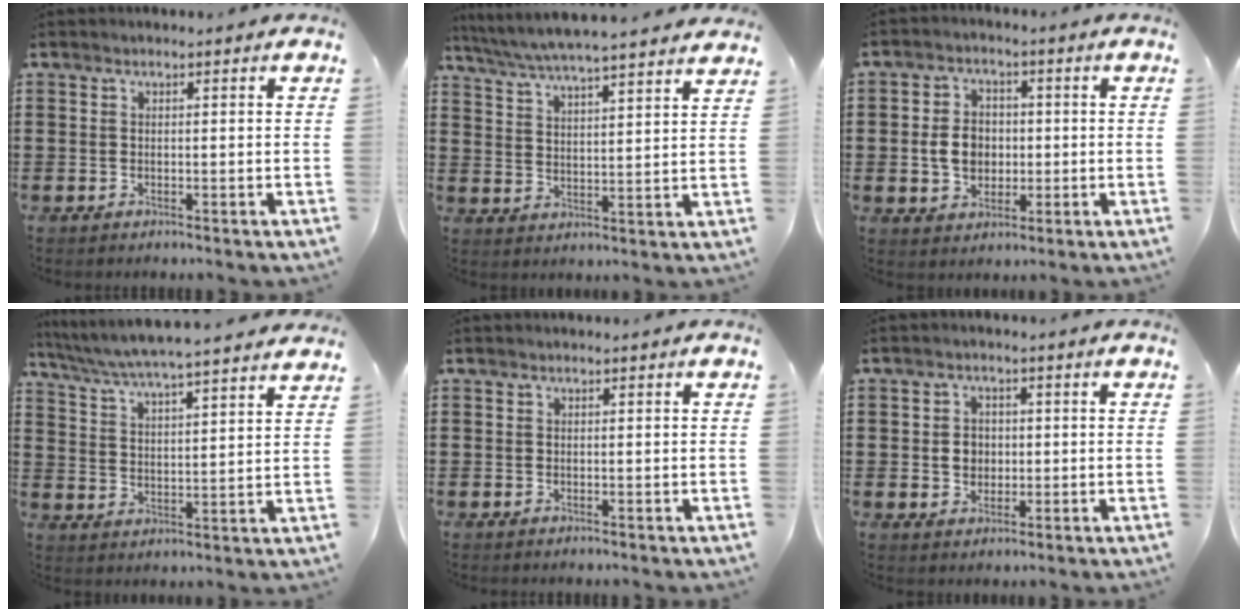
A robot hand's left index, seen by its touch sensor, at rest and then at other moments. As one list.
[{"total": 5.3, "force": [5.0, -0.4, 1.5], "torque": [-0.052, -0.031, 0.085]}, {"total": 5.8, "force": [-0.4, 4.5, 3.7], "torque": [-0.079, 0.005, -0.013]}, {"total": 4.9, "force": [4.7, -0.5, 1.3], "torque": [-0.049, -0.034, 0.077]}, {"total": 0.0}, {"total": 3.2, "force": [-0.1, 2.8, 1.5], "torque": [-0.031, 0.005, -0.008]}]